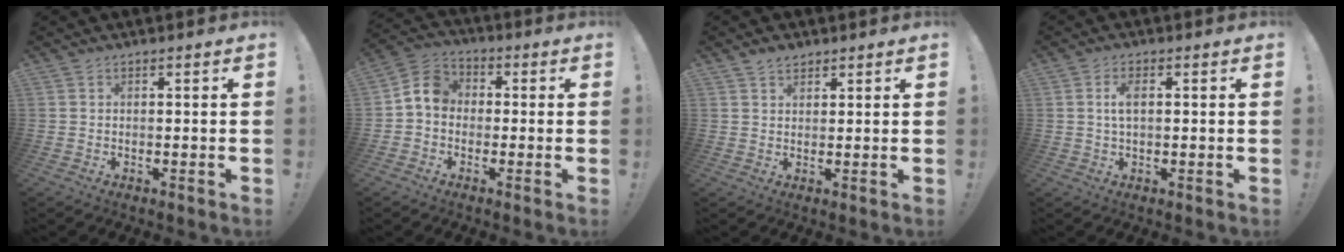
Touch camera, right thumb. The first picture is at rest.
{"total": 7.6, "force": [-0.5, 6.3, 4.2], "torque": [-0.068, 0.021, -0.004]}
{"total": 3.0, "force": [2.3, 1.7, 0.8], "torque": [-0.011, -0.012, 0.042]}
{"total": 4.2, "force": [0.7, 1.9, 3.6], "torque": [-0.056, 0.001, 0.009]}